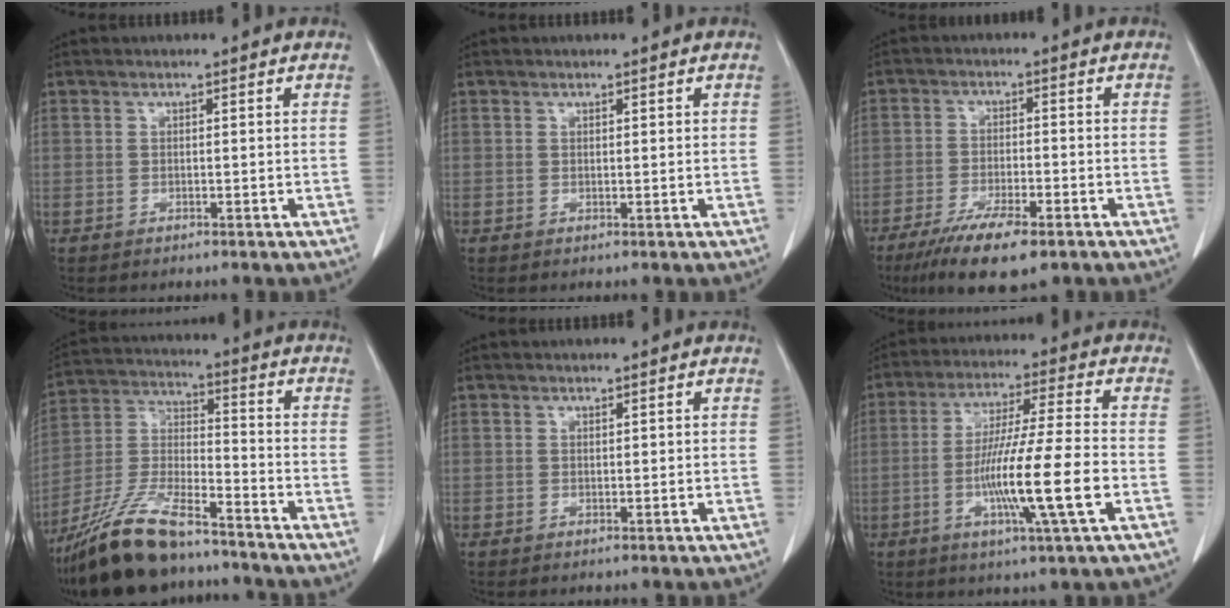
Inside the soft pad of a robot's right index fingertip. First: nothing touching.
{"total": 0.0}
{"total": 9.5, "force": [-6.3, 2.1, 6.8], "torque": [-0.116, -0.018, -0.102]}
{"total": 16.5, "force": [-13.3, 3.7, 9.0], "torque": [-0.197, -0.015, -0.248]}
{"total": 0.0}
{"total": 13.3, "force": [-3.6, -0.6, 12.8], "torque": [-0.239, -0.014, -0.070]}